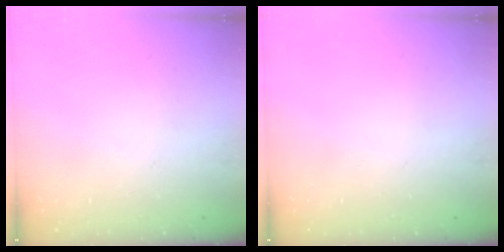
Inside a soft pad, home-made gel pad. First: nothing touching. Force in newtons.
{"total": 0.0}